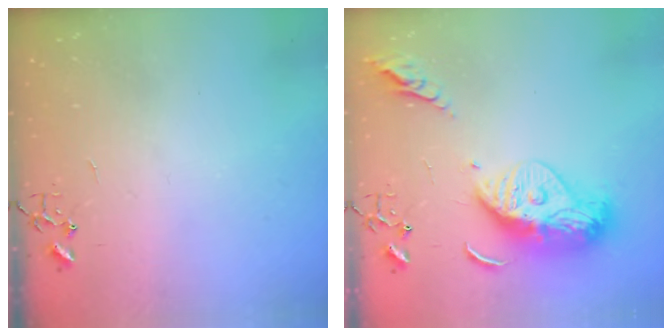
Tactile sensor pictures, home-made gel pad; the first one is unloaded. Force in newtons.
{"total": 16.9, "press": 16.8, "slide": 1.6}